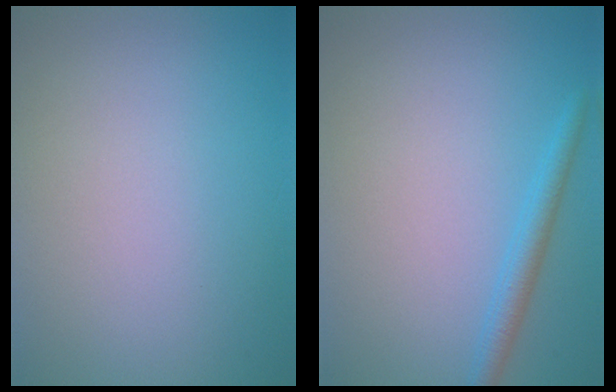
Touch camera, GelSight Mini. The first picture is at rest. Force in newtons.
{"total": 2.1, "press": 2.0, "slide": 0.2}